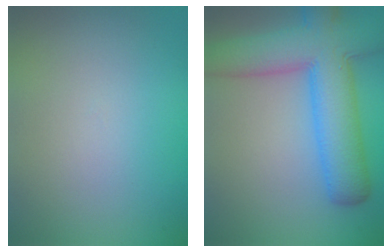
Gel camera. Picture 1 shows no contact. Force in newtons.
{"total": 9.7, "press": 9.7, "slide": 0.3}